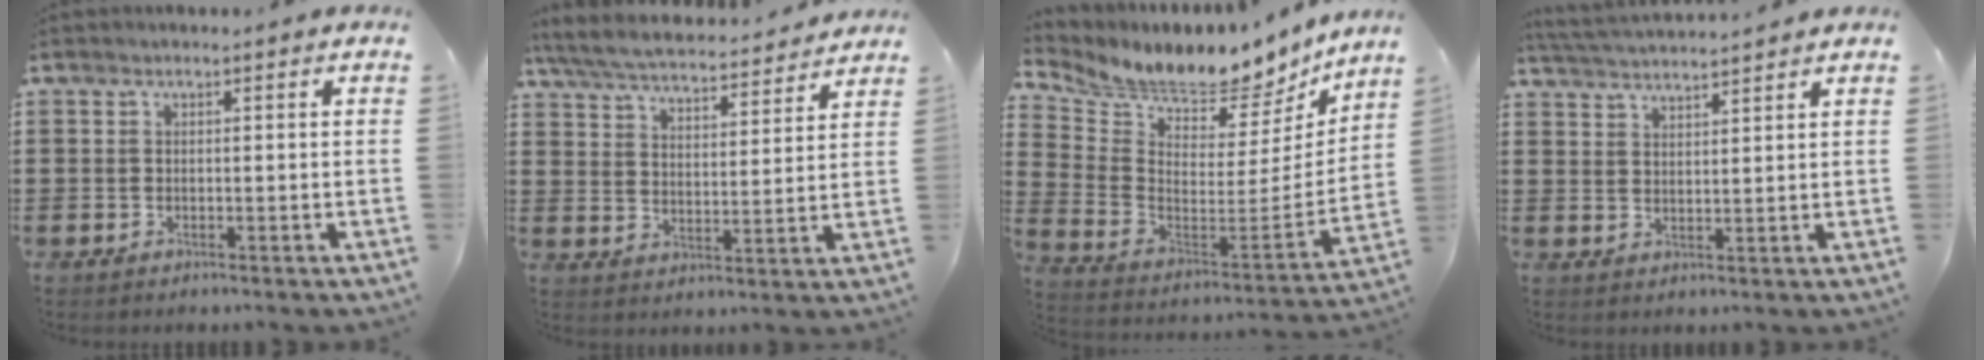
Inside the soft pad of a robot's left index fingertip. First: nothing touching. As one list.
[{"total": 5.5, "force": [5.3, 0.2, 1.5], "torque": [-0.053, -0.034, 0.087]}, {"total": 6.3, "force": [6.2, 1.2, 0.7], "torque": [-0.038, -0.073, 0.098]}, {"total": 3.0, "force": [3.0, -0.4, 0.2], "torque": [-0.015, -0.012, 0.053]}]